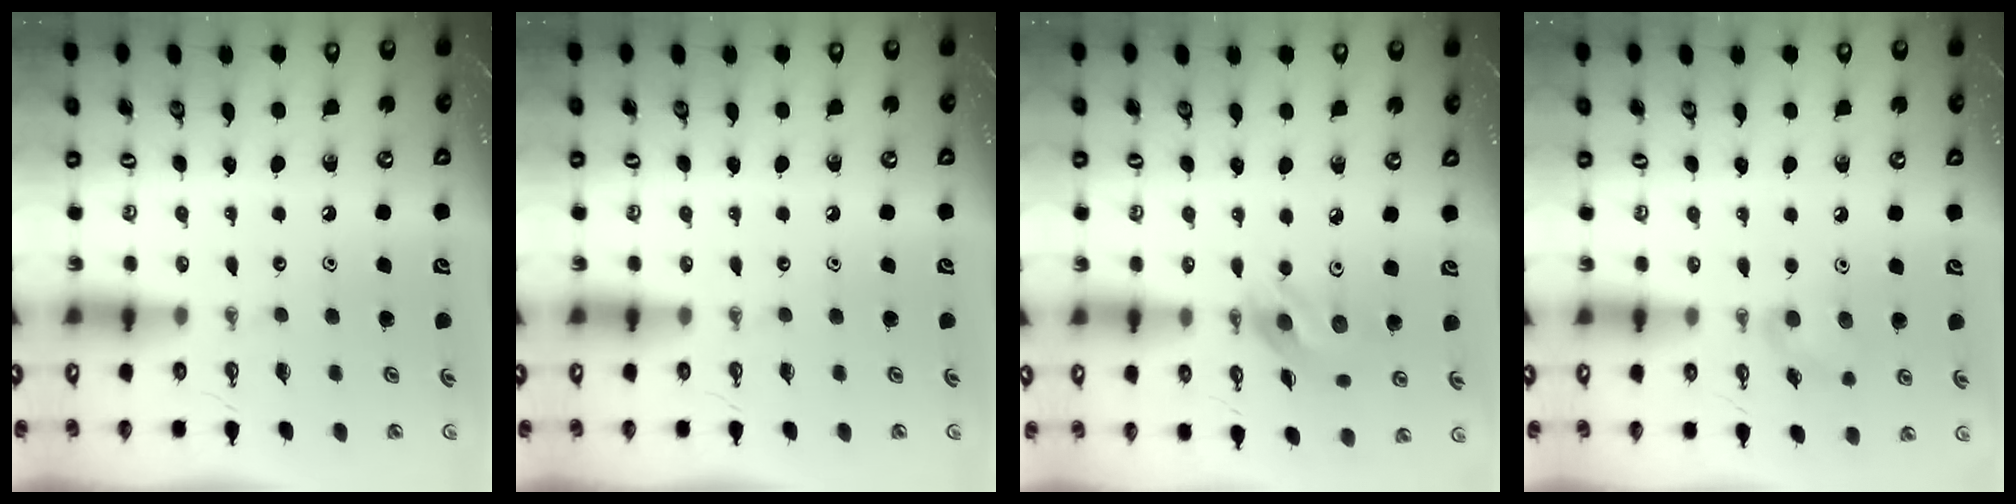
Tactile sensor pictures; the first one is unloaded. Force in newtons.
{"total": 0.0}
{"total": 11.5, "press": 11.5, "slide": 0.8}
{"total": 7.9, "press": 7.9, "slide": 0.9}